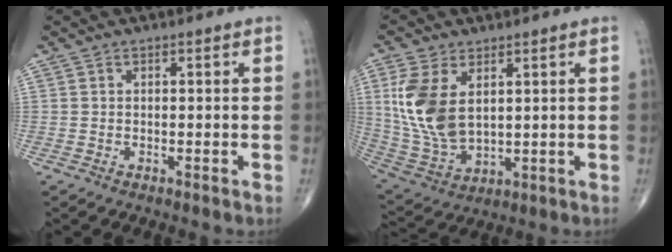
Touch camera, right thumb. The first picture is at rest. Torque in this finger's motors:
{"motor_torque": [-0.48, 1.05, 1.24, 0.40, 0.49]}